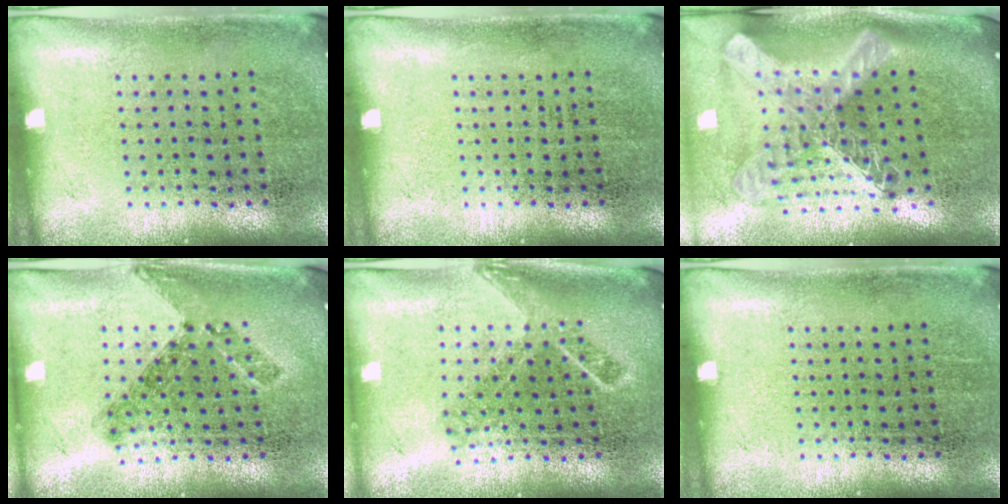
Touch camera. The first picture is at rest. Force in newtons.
{"total": 0.0}
{"total": 3.0, "press": 2.1, "slide": 2.1}
{"total": 0.8, "press": 0.7, "slide": 0.4}
{"total": 1.7, "press": 1.2, "slide": 1.2}
{"total": 0.0}